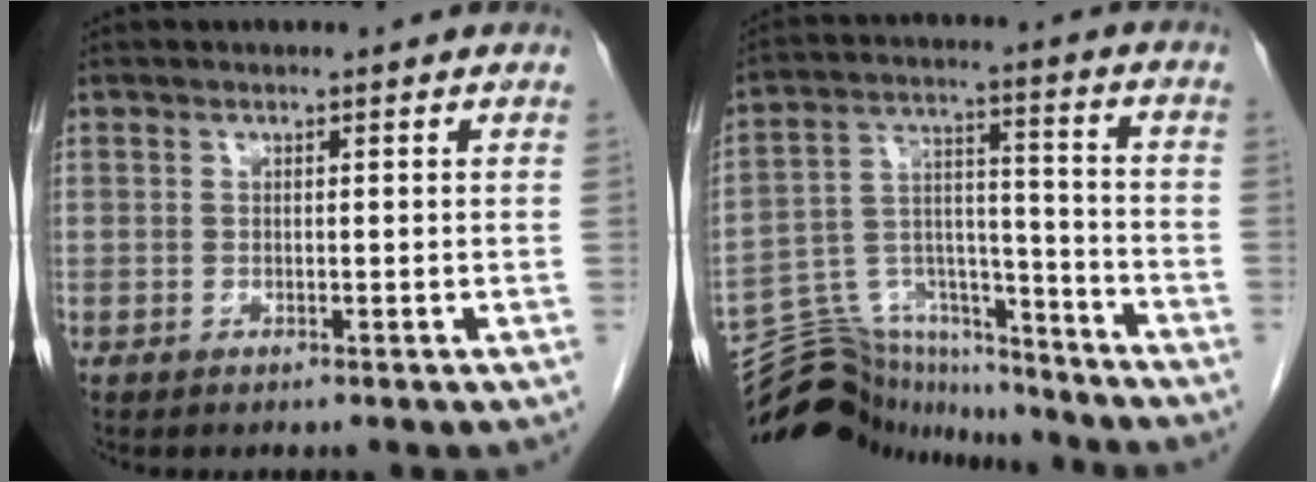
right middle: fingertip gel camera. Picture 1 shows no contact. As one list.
[{"total": 15.7, "force": [-15.1, 4.0, 1.3], "torque": [-0.037, 0.056, -0.248]}]